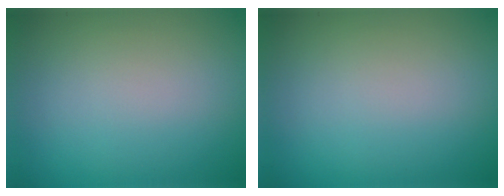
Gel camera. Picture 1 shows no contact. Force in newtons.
{"total": 0.0}